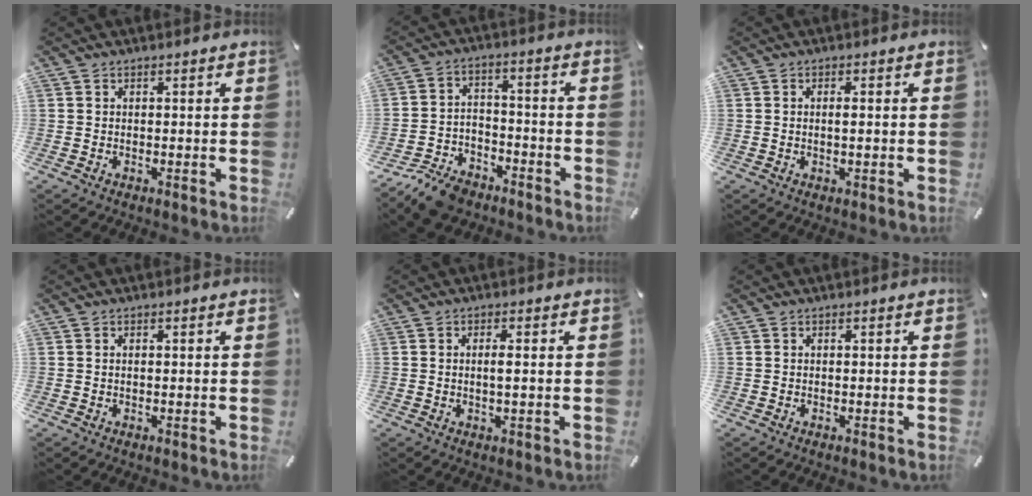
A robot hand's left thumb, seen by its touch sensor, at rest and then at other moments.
{"total": 9.8, "force": [-7.8, 4.8, 3.4], "torque": [-0.056, 0.052, -0.144]}
{"total": 1.7, "force": [0.1, 0.4, 1.6], "torque": [-0.031, -0.001, 0.001]}
{"total": 0.6, "force": [0.1, 0.2, 0.6], "torque": [-0.012, 0.000, 0.001]}
{"total": 2.6, "force": [0.2, 0.5, 2.6], "torque": [-0.050, -0.003, 0.001]}
{"total": 0.0}